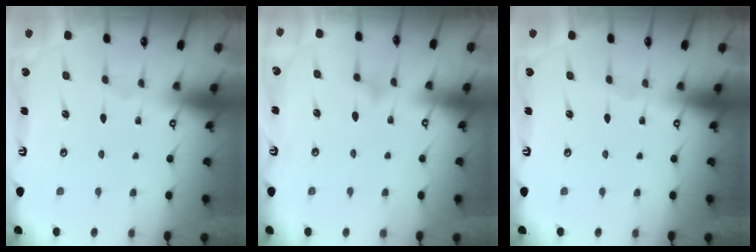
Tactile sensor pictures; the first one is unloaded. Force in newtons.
{"total": 6.3, "press": 6.3, "slide": 0.6}
{"total": 0.0}